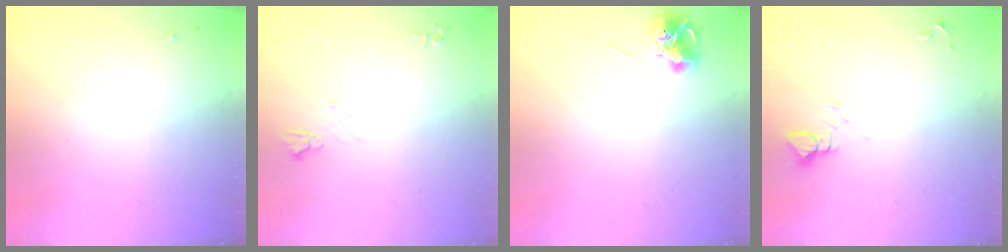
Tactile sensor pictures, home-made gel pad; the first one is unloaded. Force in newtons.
{"total": 4.9, "press": 4.9, "slide": 0.6}
{"total": 7.3, "press": 7.3, "slide": 0.6}
{"total": 3.1, "press": 3.1, "slide": 0.1}